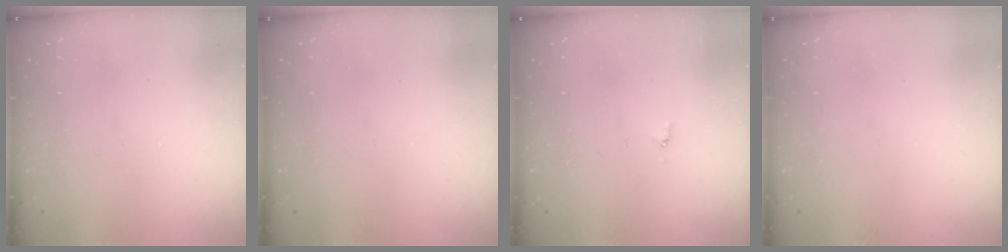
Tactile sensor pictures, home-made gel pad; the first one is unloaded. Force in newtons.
{"total": 0.0}
{"total": 3.5, "press": 3.5, "slide": 0.5}
{"total": 0.0}